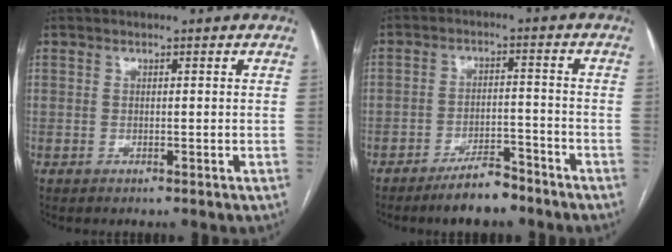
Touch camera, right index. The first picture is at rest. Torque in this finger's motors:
{"motor_torque": [-0.04, 0.01, -0.10, -0.03]}